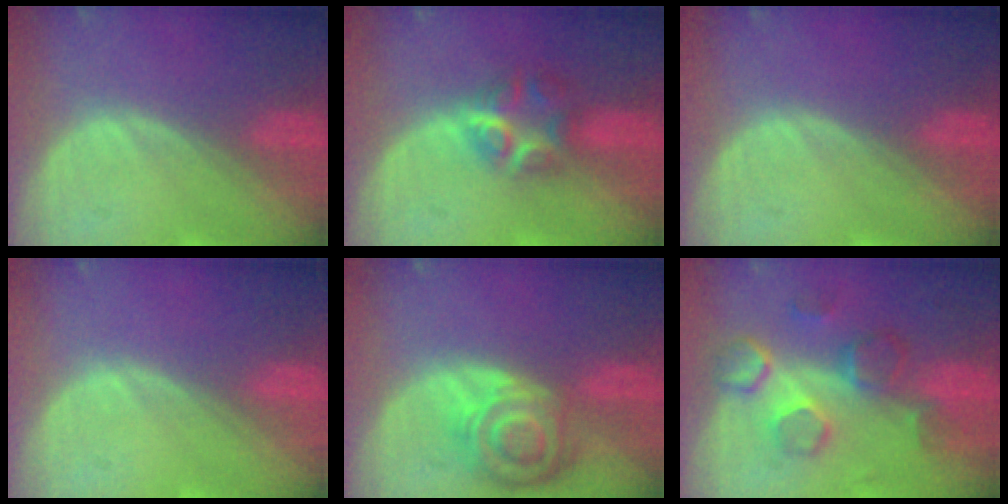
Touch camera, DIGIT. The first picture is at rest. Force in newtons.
{"total": 6.1, "press": 5.5, "slide": 2.7}
{"total": 0.0}
{"total": 0.0}
{"total": 8.3, "press": 7.3, "slide": 3.9}
{"total": 8.5, "press": 7.7, "slide": 3.5}